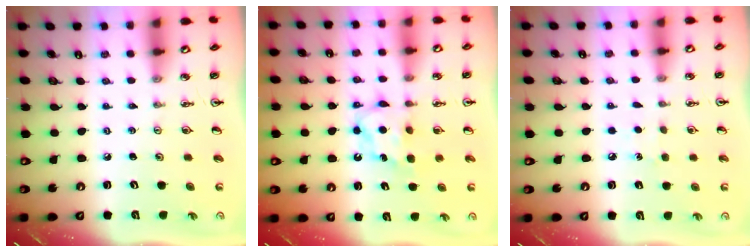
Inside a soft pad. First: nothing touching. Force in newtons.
{"total": 6.5, "press": 6.5, "slide": 0.3}
{"total": 5.7, "press": 5.7, "slide": 0.6}